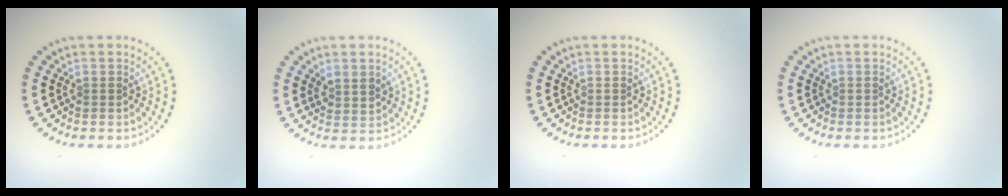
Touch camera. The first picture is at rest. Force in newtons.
{"total": 1.9, "press": 1.7, "slide": 0.8}
{"total": 0.0}
{"total": 0.0}